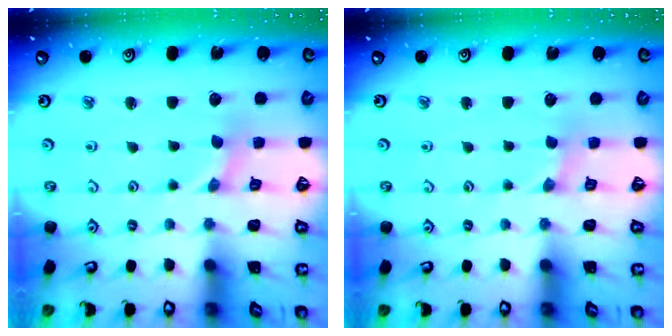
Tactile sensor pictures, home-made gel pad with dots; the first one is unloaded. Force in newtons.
{"total": 0.7, "press": 0.7, "slide": 0.1}